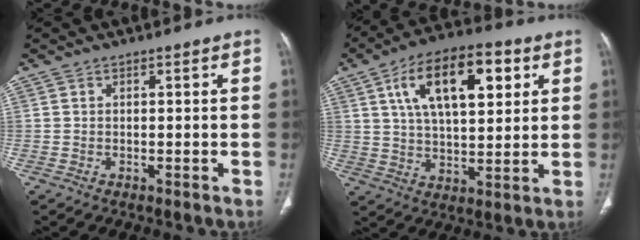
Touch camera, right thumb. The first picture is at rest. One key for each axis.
{"total": 18.0, "fx": 6.8, "fy": 8.4, "fz": 14.4, "tx": -0.213, "ty": -0.005, "tz": 0.112}